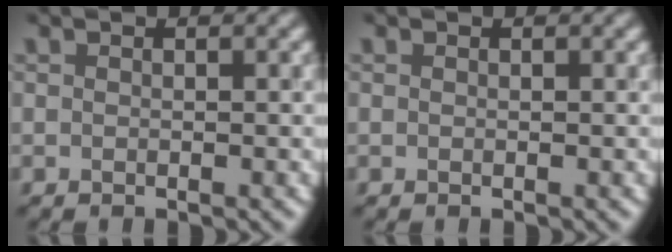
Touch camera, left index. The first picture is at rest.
{"total": 0.0}